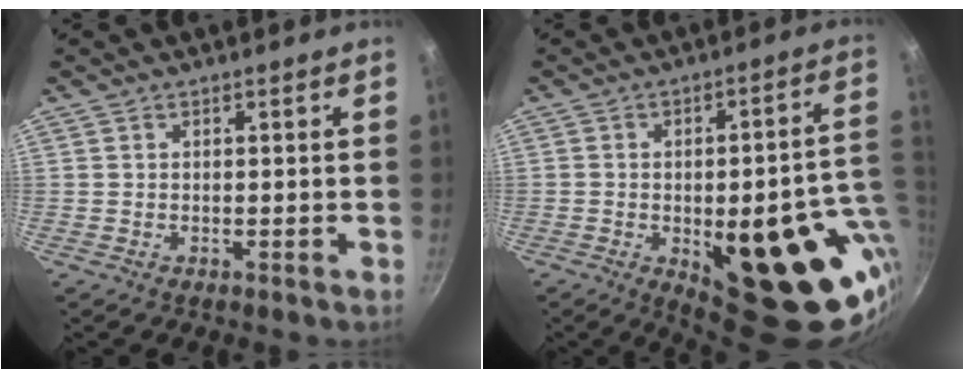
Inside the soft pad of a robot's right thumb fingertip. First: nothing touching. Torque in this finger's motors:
{"motor_torque": [2.55, 2.46, 2.08, -0.69, 0.40]}